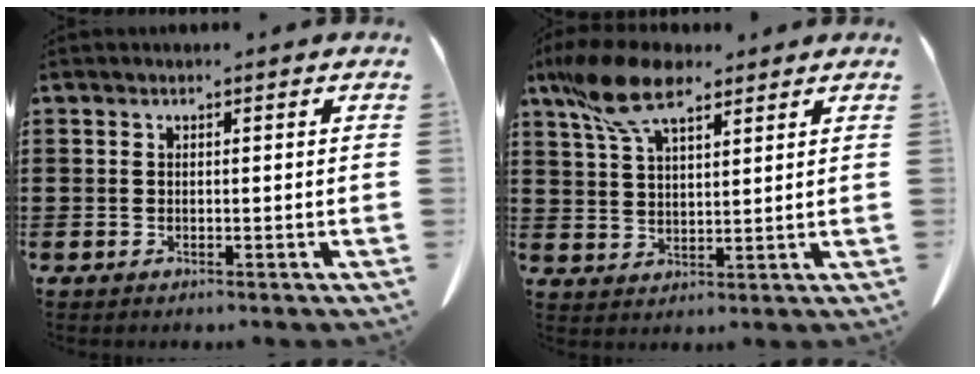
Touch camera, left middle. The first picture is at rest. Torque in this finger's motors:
{"motor_torque": [1.40, 0.36, 0.80, 0.21]}